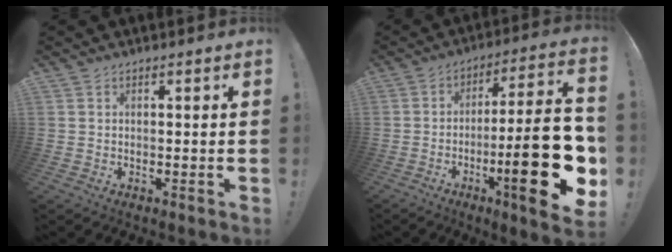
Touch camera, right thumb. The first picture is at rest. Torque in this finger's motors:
{"motor_torque": [1.89, 3.12, 1.54, -1.23, 0.27]}